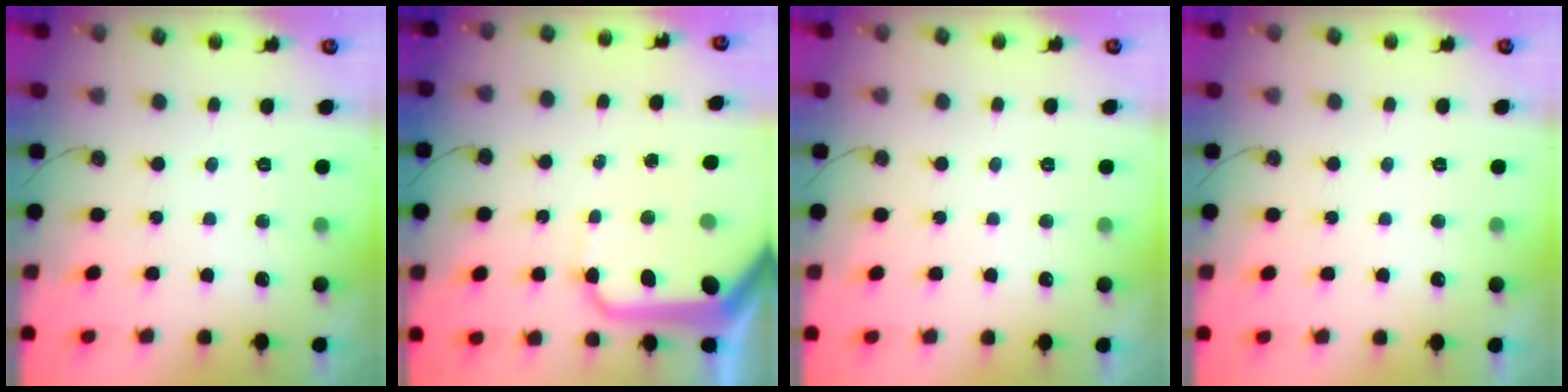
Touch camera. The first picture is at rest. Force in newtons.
{"total": 17.9, "press": 17.8, "slide": 2.6}
{"total": 0.0}
{"total": 0.0}